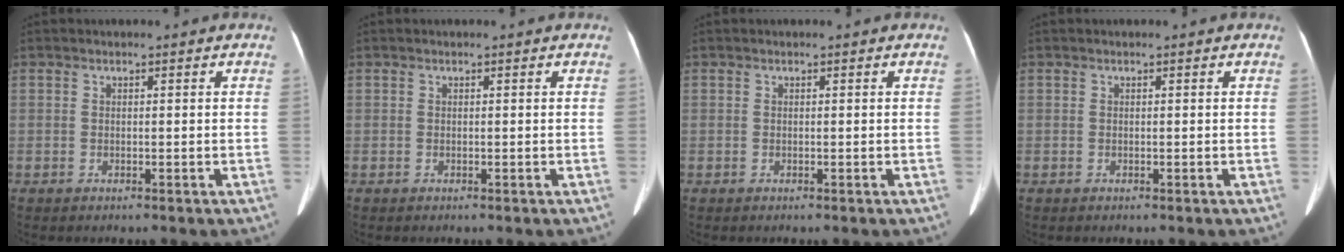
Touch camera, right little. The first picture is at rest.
{"total": 0.0}
{"total": 0.0}
{"total": 0.0}